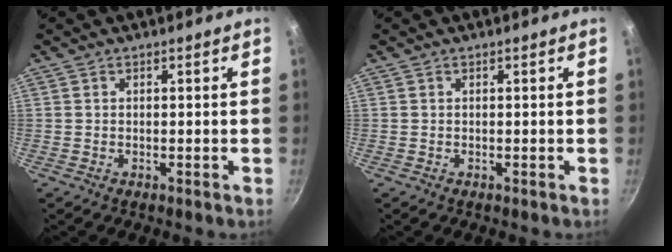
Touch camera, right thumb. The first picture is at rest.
{"total": 0.0}